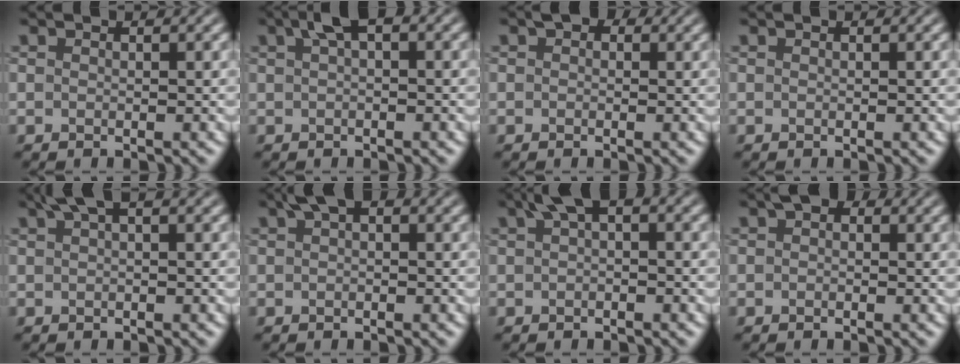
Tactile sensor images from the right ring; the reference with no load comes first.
{"total": 2.1, "force": [0.8, 0.7, 1.8], "torque": [-0.027, 0.014, 0.011]}
{"total": 1.3, "force": [0.6, 1.0, 0.7], "torque": [0.001, 0.004, -0.011]}
{"total": 0.0}
{"total": 1.6, "force": [1.0, 0.4, 1.2], "torque": [-0.019, 0.009, 0.016]}
{"total": 1.6, "force": [0.7, 0.8, 1.2], "torque": [-0.017, 0.011, 0.006]}
{"total": 2.4, "force": [0.7, 1.1, 2.0], "torque": [-0.029, 0.014, 0.006]}
{"total": 1.2, "force": [0.4, 0.8, 0.8], "torque": [-0.011, 0.004, -0.004]}